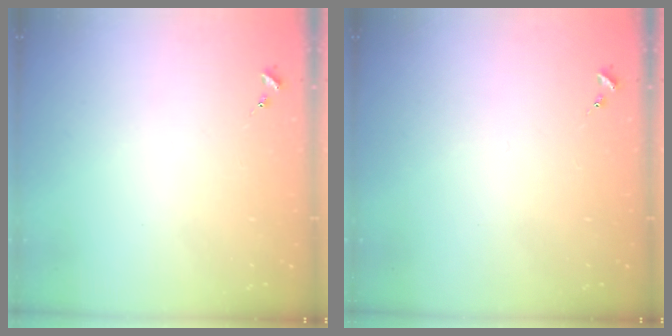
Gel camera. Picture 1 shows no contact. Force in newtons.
{"total": 0.0}